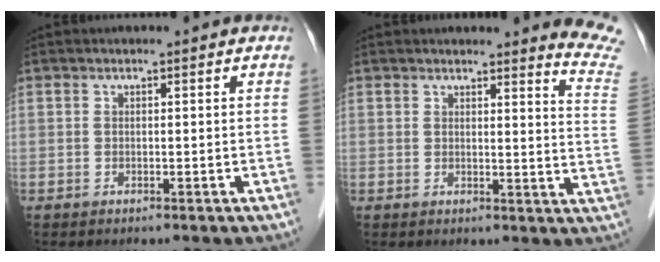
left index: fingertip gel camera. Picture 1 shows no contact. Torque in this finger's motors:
{"motor_torque": [-0.15, -0.95, 0.17, 0.03]}